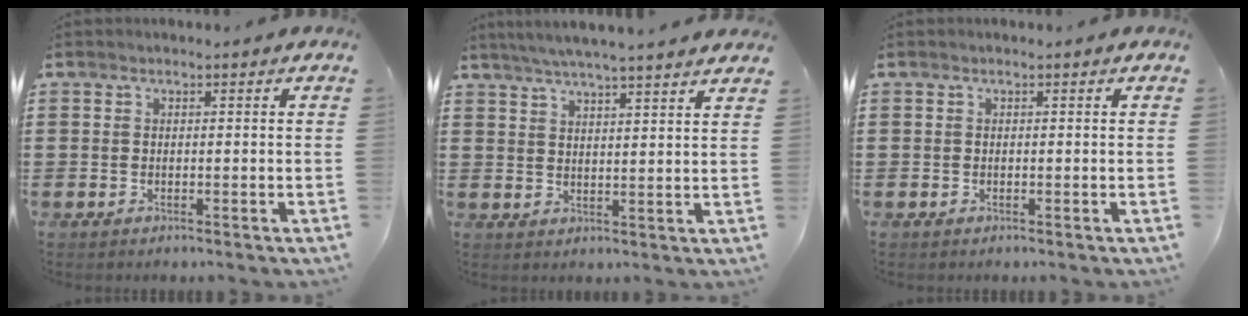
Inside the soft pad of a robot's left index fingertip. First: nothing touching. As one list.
[{"total": 4.4, "force": [4.1, -0.7, 1.5], "torque": [-0.042, -0.016, 0.071]}, {"total": 0.0}]